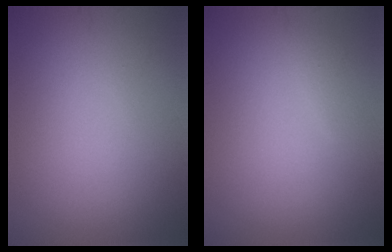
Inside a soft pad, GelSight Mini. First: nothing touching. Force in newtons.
{"total": 0.9, "press": 0.9, "slide": 0.1}